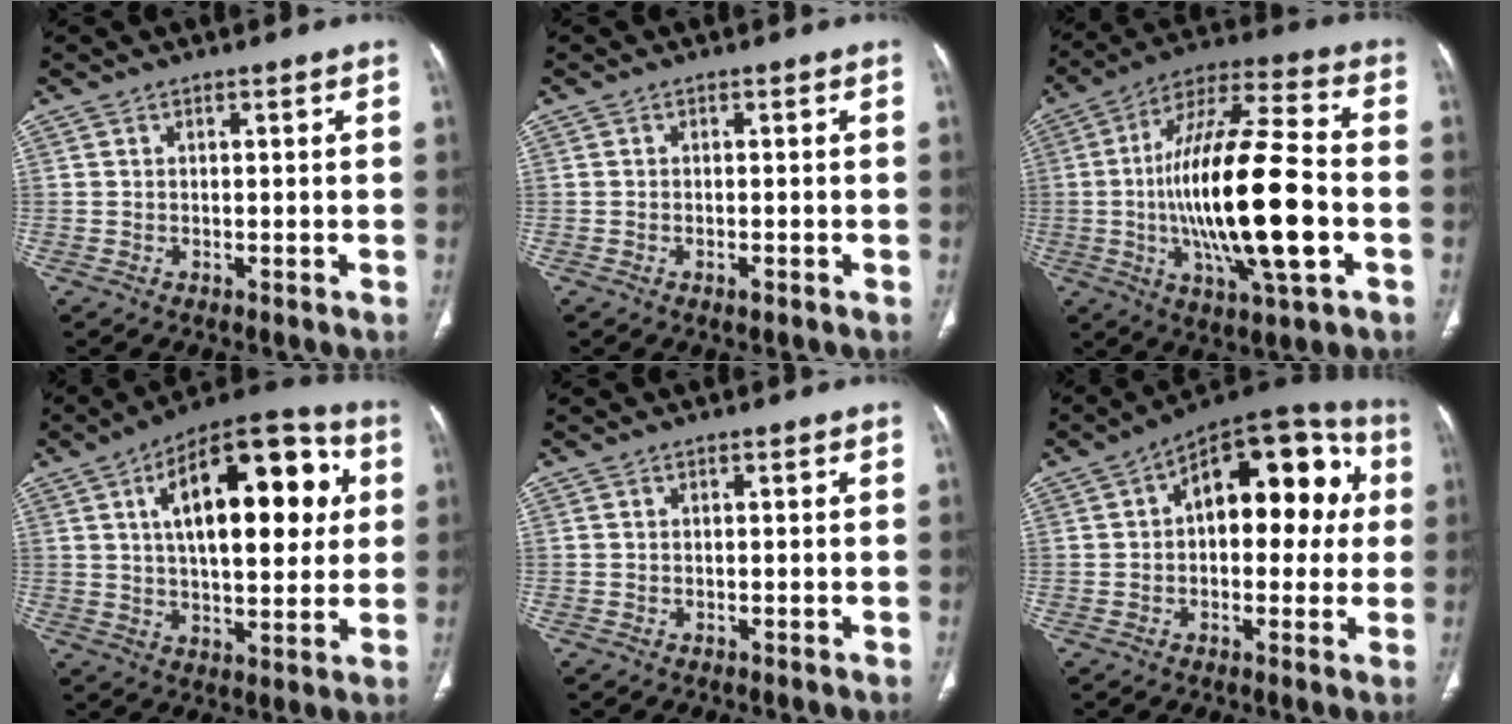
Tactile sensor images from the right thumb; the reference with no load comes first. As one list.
[{"total": 1.1, "force": [-0.6, 0.3, 0.8], "torque": [-0.016, -0.001, -0.009]}, {"total": 24.5, "force": [-3.5, 7.1, 23.2], "torque": [-0.426, 0.023, -0.055]}, {"total": 23.2, "force": [5.8, 10.8, 19.7], "torque": [-0.261, 0.012, 0.080]}, {"total": 0.0}, {"total": 19.4, "force": [3.2, 10.7, 15.9], "torque": [-0.165, 0.037, 0.035]}]